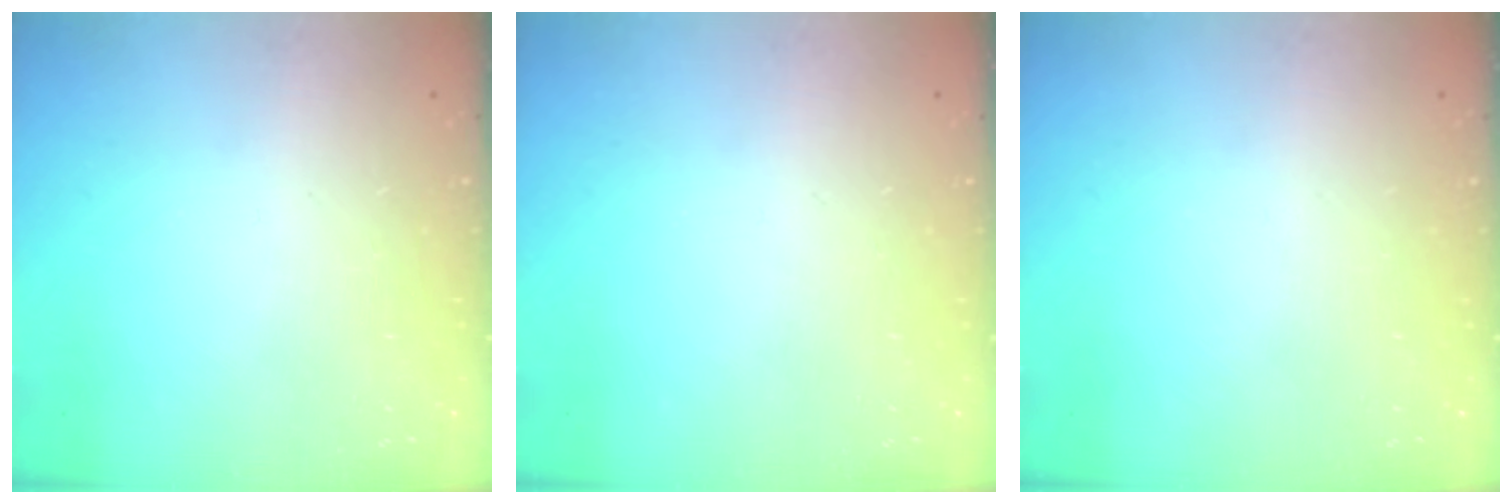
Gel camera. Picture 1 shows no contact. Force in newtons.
{"total": 0.0}
{"total": 0.0}